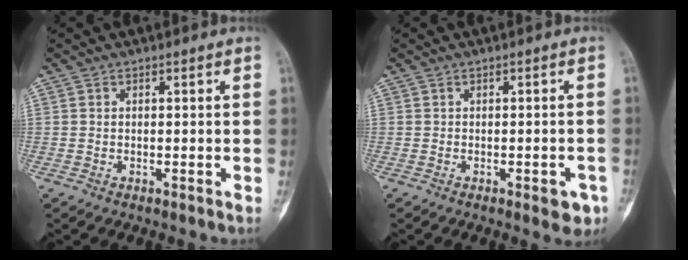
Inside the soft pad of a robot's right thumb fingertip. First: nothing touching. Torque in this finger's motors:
{"motor_torque": [0.76, 0.63, 0.46, -0.40, 0.19]}